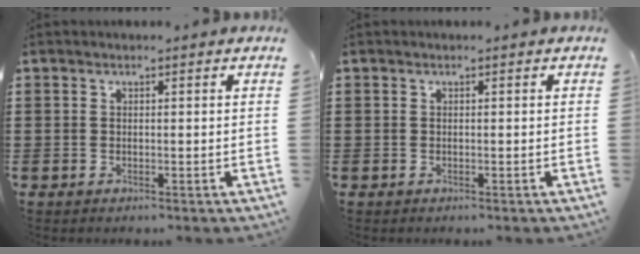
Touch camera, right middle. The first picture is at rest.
{"total": 0.0}